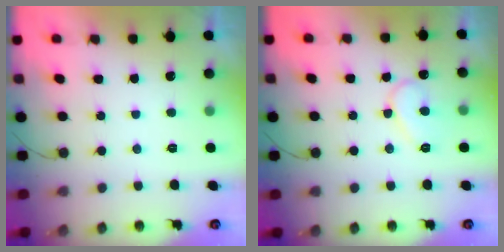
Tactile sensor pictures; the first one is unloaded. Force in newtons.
{"total": 9.0, "press": 9.0, "slide": 0.9}